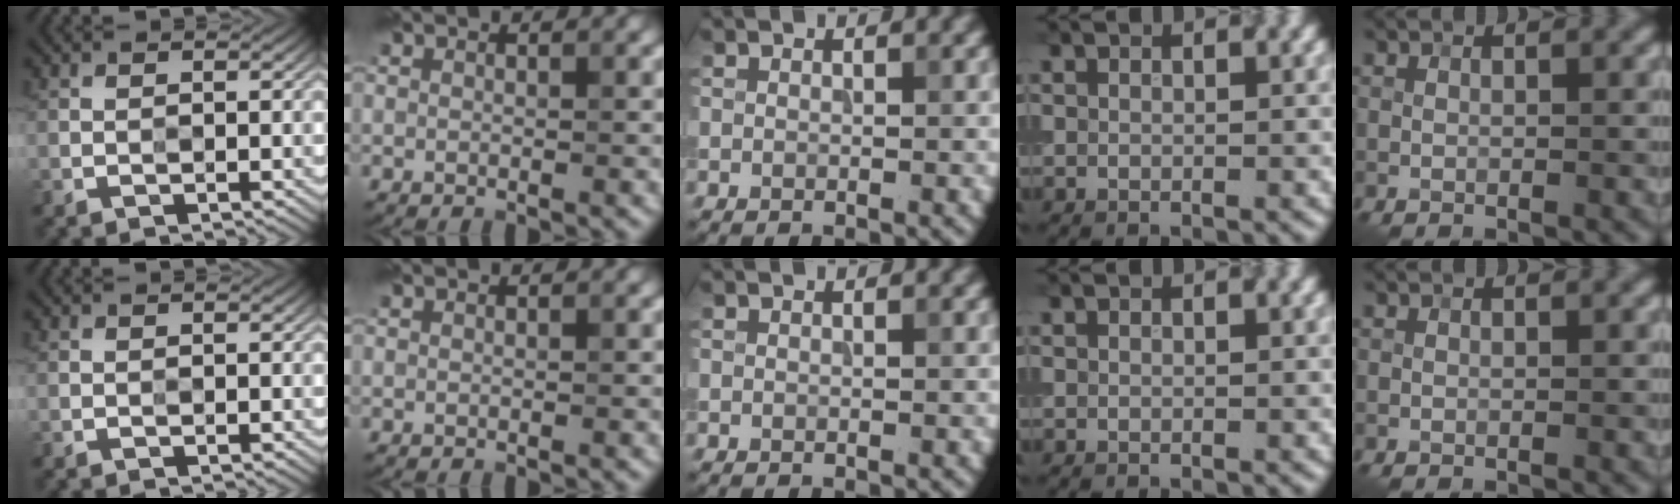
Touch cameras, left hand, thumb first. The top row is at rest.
{}